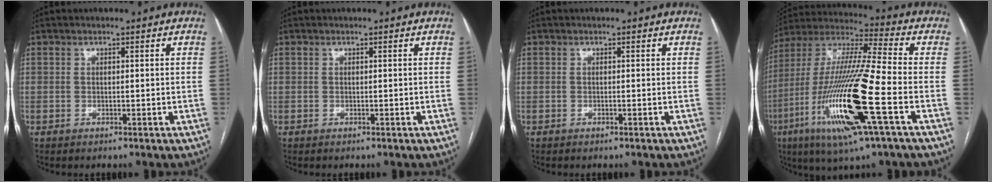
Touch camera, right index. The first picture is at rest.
{"total": 0.0}
{"total": 0.0}
{"total": 22.1, "force": [-7.2, 1.3, 20.9], "torque": [-0.443, -0.028, -0.138]}